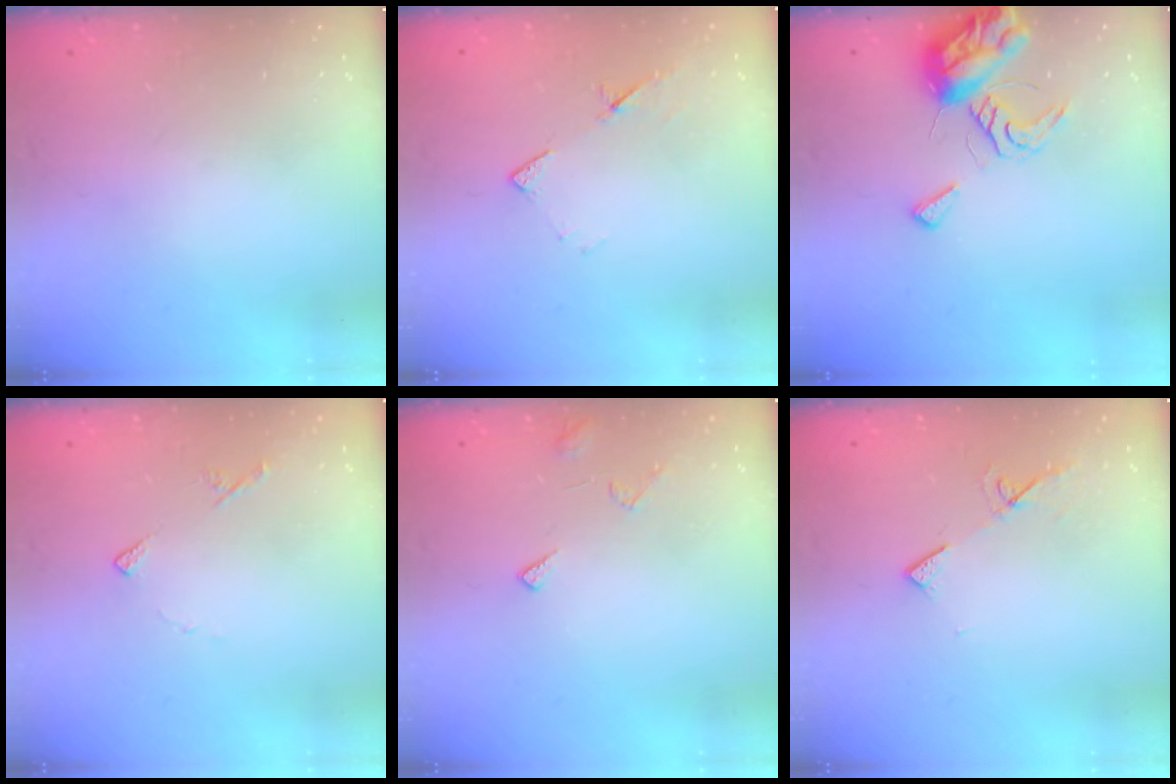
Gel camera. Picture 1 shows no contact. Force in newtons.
{"total": 6.9, "press": 6.8, "slide": 0.6}
{"total": 8.6, "press": 8.5, "slide": 1.0}
{"total": 5.3, "press": 5.3, "slide": 0.6}
{"total": 5.4, "press": 5.4, "slide": 0.5}
{"total": 5.8, "press": 5.8, "slide": 0.6}